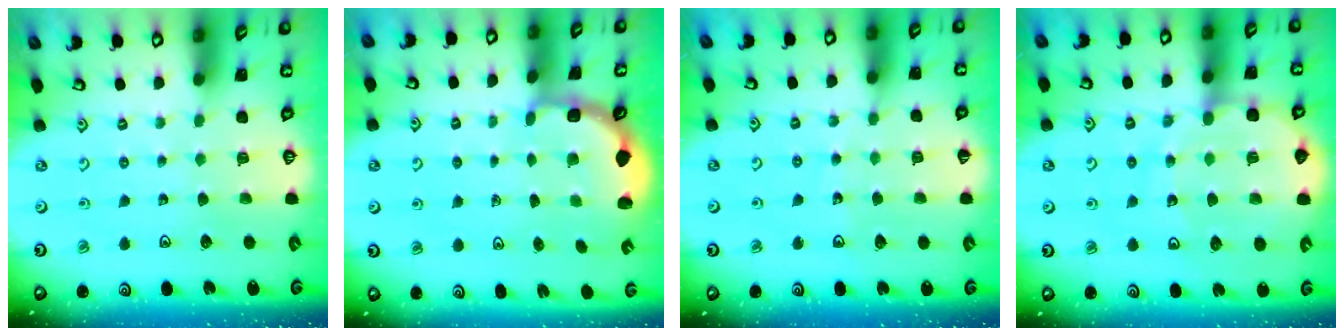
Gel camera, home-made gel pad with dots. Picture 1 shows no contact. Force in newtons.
{"total": 2.7, "press": 2.3, "slide": 1.4}
{"total": 7.0, "press": 6.8, "slide": 2.0}
{"total": 12.4, "press": 11.9, "slide": 3.3}